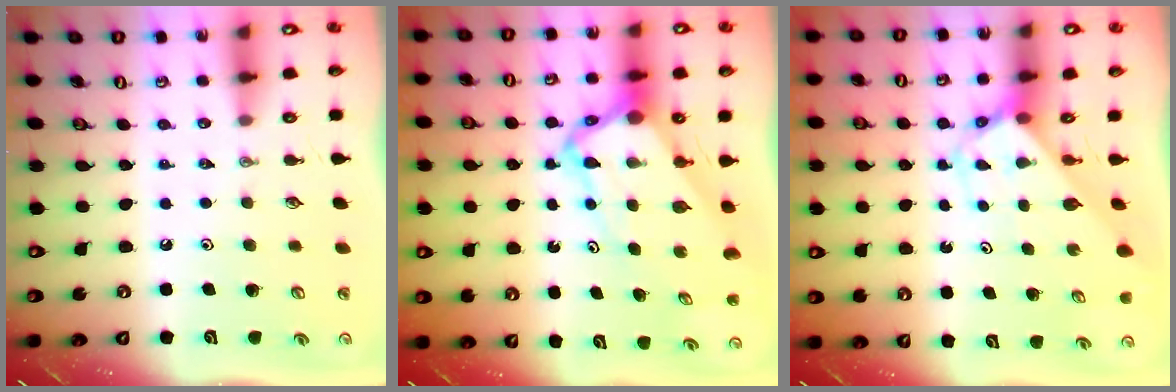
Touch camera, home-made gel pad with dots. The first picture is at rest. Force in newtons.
{"total": 9.3, "press": 9.2, "slide": 1.0}
{"total": 2.8, "press": 2.8, "slide": 0.1}